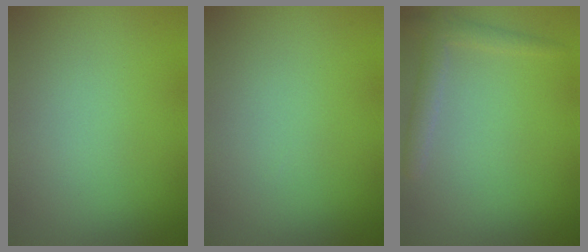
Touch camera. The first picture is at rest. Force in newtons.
{"total": 0.0}
{"total": 2.0, "press": 2.0, "slide": 0.3}